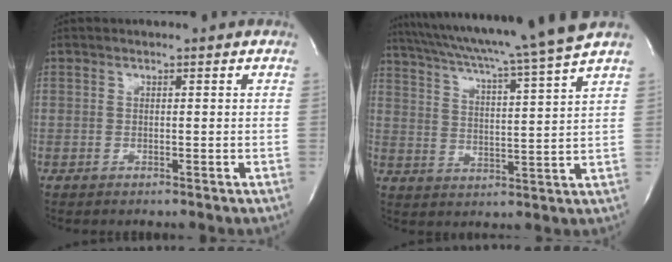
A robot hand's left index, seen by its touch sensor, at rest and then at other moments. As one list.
[{"total": 17.8, "force": [15.5, -2.6, 8.4], "torque": [-0.150, -0.026, 0.227]}]